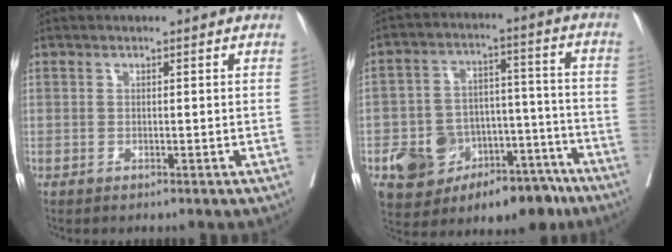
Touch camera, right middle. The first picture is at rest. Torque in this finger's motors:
{"motor_torque": [0.99, -1.15, 0.41, 0.12]}